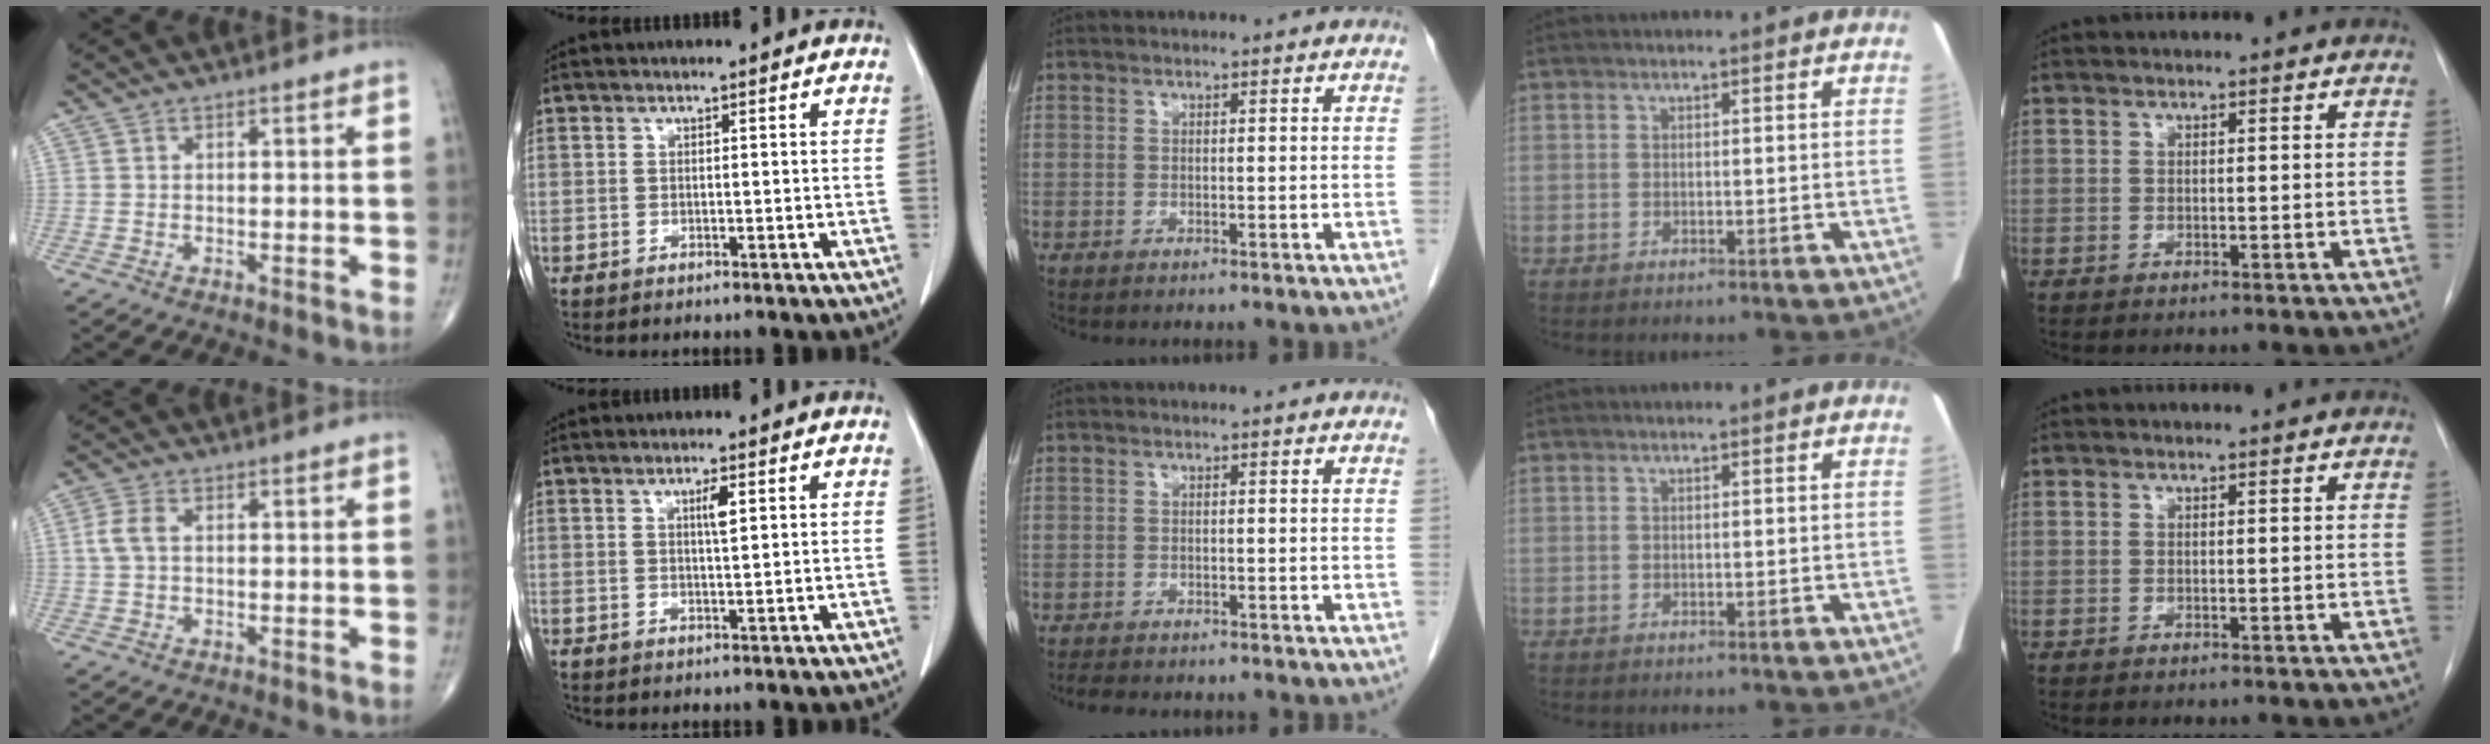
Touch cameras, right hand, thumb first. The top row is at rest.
{"thumb": {"total": 3.5, "force": [0.5, 2.1, 2.8], "torque": [-0.069, 0.009, 0.007]}, "index": {"total": 2.3, "force": [0.8, 0.1, 2.1], "torque": [-0.038, -0.002, 0.014]}, "middle": {"total": 4.6, "force": [-4.0, 1.2, 1.9], "torque": [-0.038, -0.012, -0.055]}}